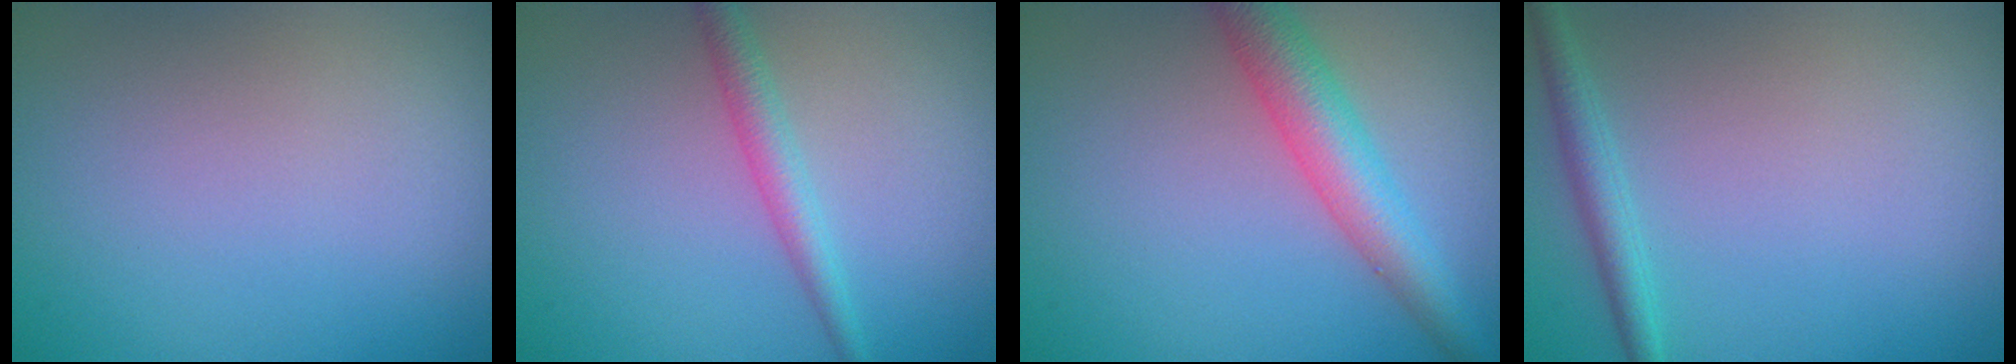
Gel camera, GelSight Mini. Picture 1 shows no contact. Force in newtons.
{"total": 2.3, "press": 2.3, "slide": 0.0}
{"total": 5.3, "press": 5.3, "slide": 0.1}
{"total": 2.0, "press": 2.0, "slide": 0.1}